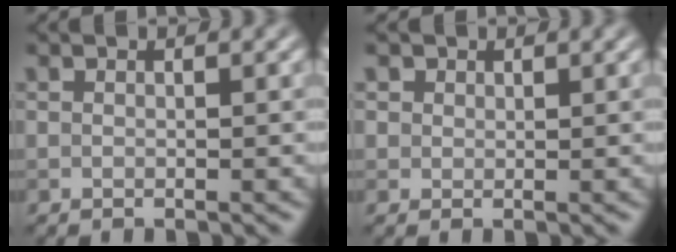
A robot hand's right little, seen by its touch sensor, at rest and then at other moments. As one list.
[{"total": 1.8, "force": [1.0, 1.4, 0.5], "torque": [-0.008, -0.004, 0.020]}]